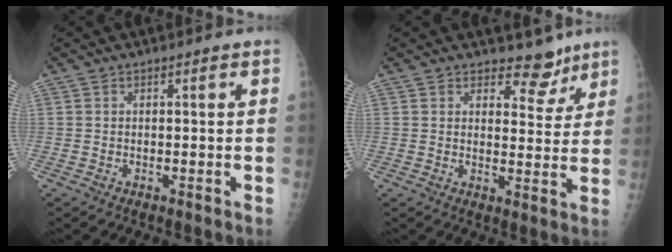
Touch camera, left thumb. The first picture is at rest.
{"total": 5.6, "force": [4.5, 3.0, 1.1], "torque": [0.015, -0.034, 0.062]}